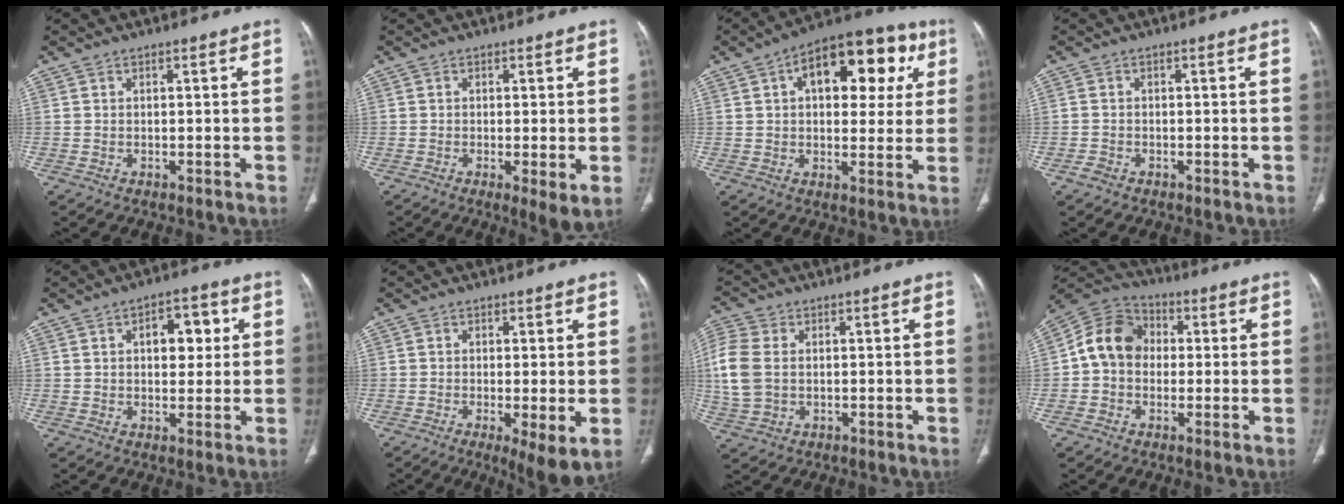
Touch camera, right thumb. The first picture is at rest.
{"total": 4.5, "force": [-1.0, 0.9, 4.3], "torque": [-0.077, -0.017, -0.020]}
{"total": 18.2, "force": [5.9, 10.0, 14.1], "torque": [-0.141, 0.019, 0.075]}
{"total": 1.5, "force": [-1.0, 0.9, 0.5], "torque": [-0.015, 0.005, -0.020]}
{"total": 7.2, "force": [1.8, 4.4, 5.4], "torque": [-0.045, 0.005, 0.024]}
{"total": 6.9, "force": [-1.9, 1.5, 6.4], "torque": [-0.108, -0.021, -0.031]}
{"total": 9.2, "force": [0.2, 6.6, 6.4], "torque": [-0.164, 0.008, 0.005]}
{"total": 10.8, "force": [0.3, 9.0, 6.0], "torque": [-0.093, 0.032, -0.011]}